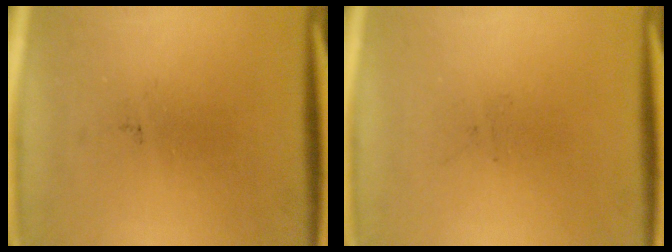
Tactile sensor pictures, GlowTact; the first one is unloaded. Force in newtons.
{"total": 0.0}